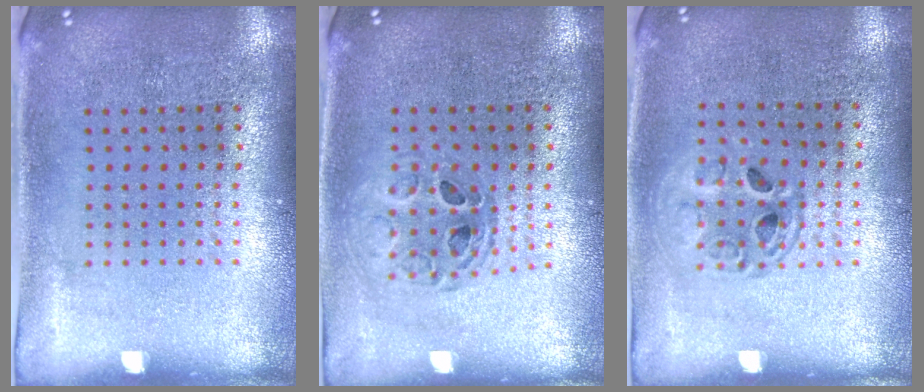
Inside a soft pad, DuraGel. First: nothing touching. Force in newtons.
{"total": 0.9, "press": 0.9, "slide": 0.1}
{"total": 1.3, "press": 1.2, "slide": 0.5}